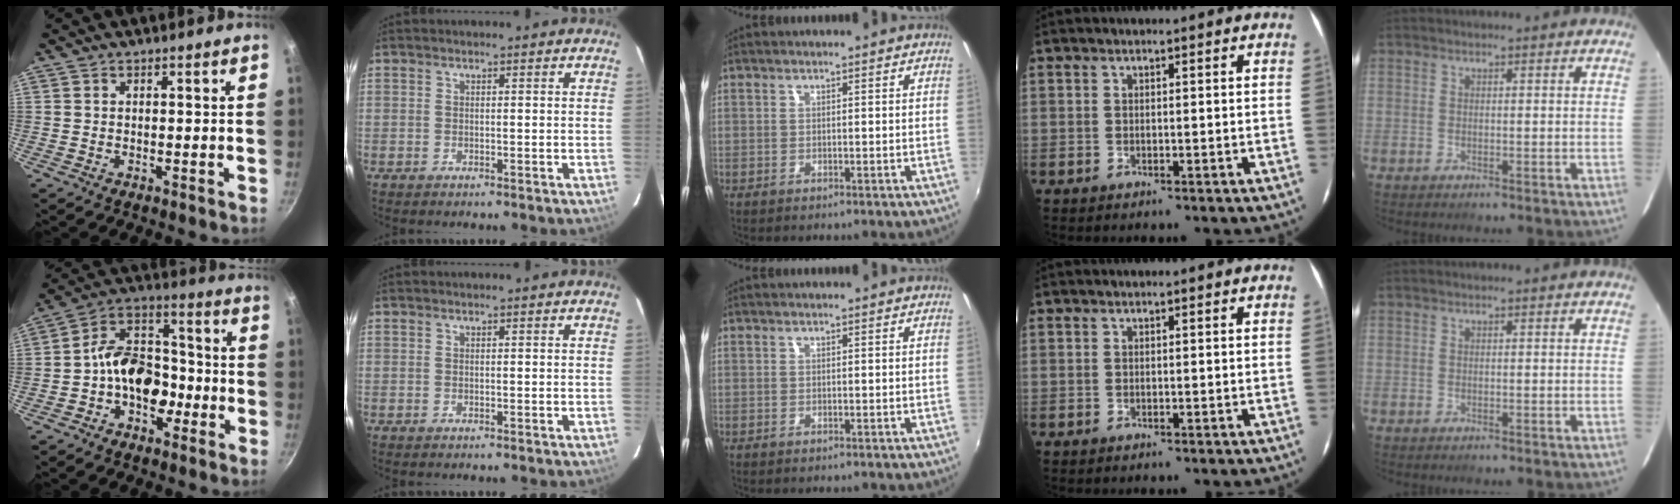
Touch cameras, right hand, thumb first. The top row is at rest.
{"thumb": {"total": 12.8, "force": [-3.3, 8.9, 8.6], "torque": [-0.094, 0.053, -0.070]}}